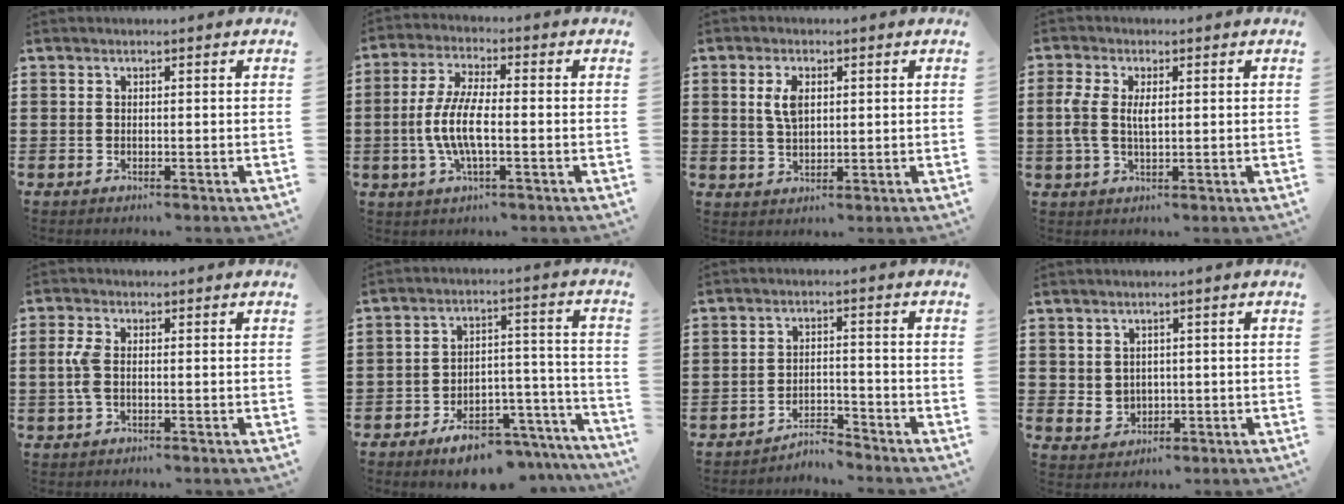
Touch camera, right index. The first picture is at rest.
{"total": 7.5, "force": [-1.7, 2.4, 6.9], "torque": [-0.160, -0.011, -0.039]}
{"total": 4.2, "force": [1.1, 2.1, 3.5], "torque": [-0.074, 0.010, 0.018]}
{"total": 4.1, "force": [0.5, 1.9, 3.6], "torque": [-0.088, 0.001, 0.002]}
{"total": 3.6, "force": [-0.4, 1.7, 3.2], "torque": [-0.089, -0.007, -0.015]}
{"total": 7.8, "force": [-6.3, 3.2, 3.3], "torque": [-0.044, 0.034, -0.111]}
{"total": 3.5, "force": [-3.5, 0.1, 0.3], "torque": [-0.012, 0.001, -0.073]}
{"total": 2.3, "force": [1.0, 2.0, 0.6], "torque": [-0.021, 0.008, 0.018]}